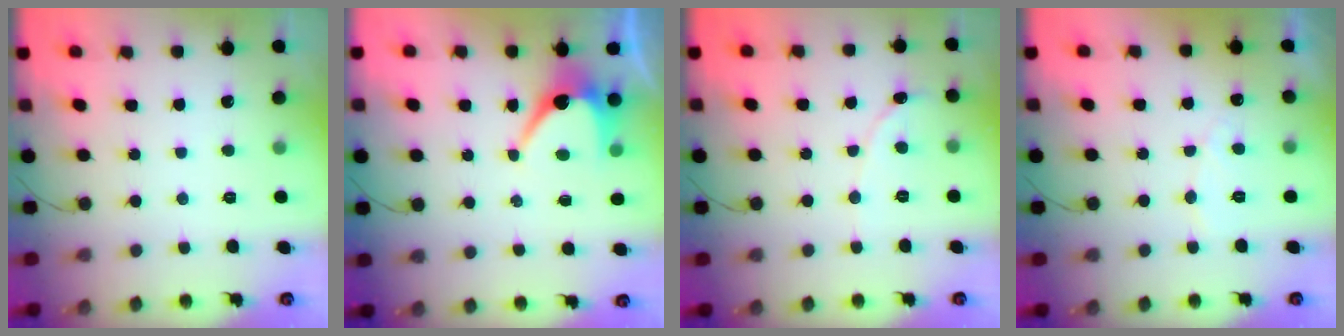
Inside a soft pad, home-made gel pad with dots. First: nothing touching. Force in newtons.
{"total": 7.0, "press": 6.9, "slide": 0.7}
{"total": 1.1, "press": 1.1, "slide": 0.1}
{"total": 5.4, "press": 5.4, "slide": 0.4}